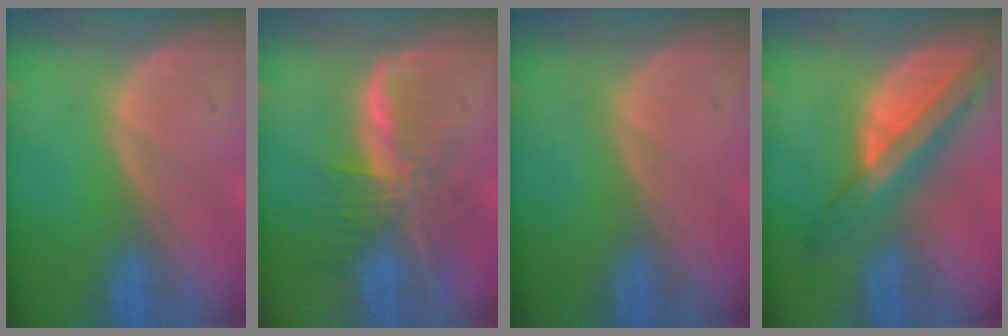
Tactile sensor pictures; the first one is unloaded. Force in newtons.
{"total": 8.1, "press": 6.9, "slide": 4.1}
{"total": 0.0}
{"total": 8.3, "press": 7.0, "slide": 4.4}